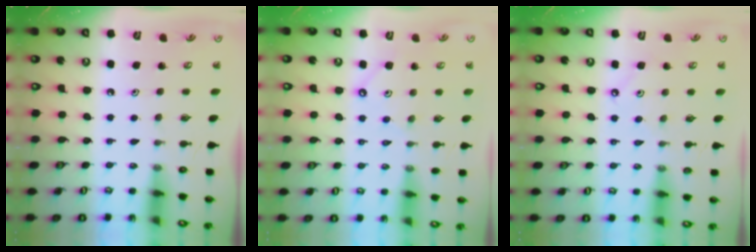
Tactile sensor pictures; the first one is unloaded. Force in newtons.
{"total": 2.3, "press": 2.3, "slide": 0.4}
{"total": 5.5, "press": 5.5, "slide": 0.5}